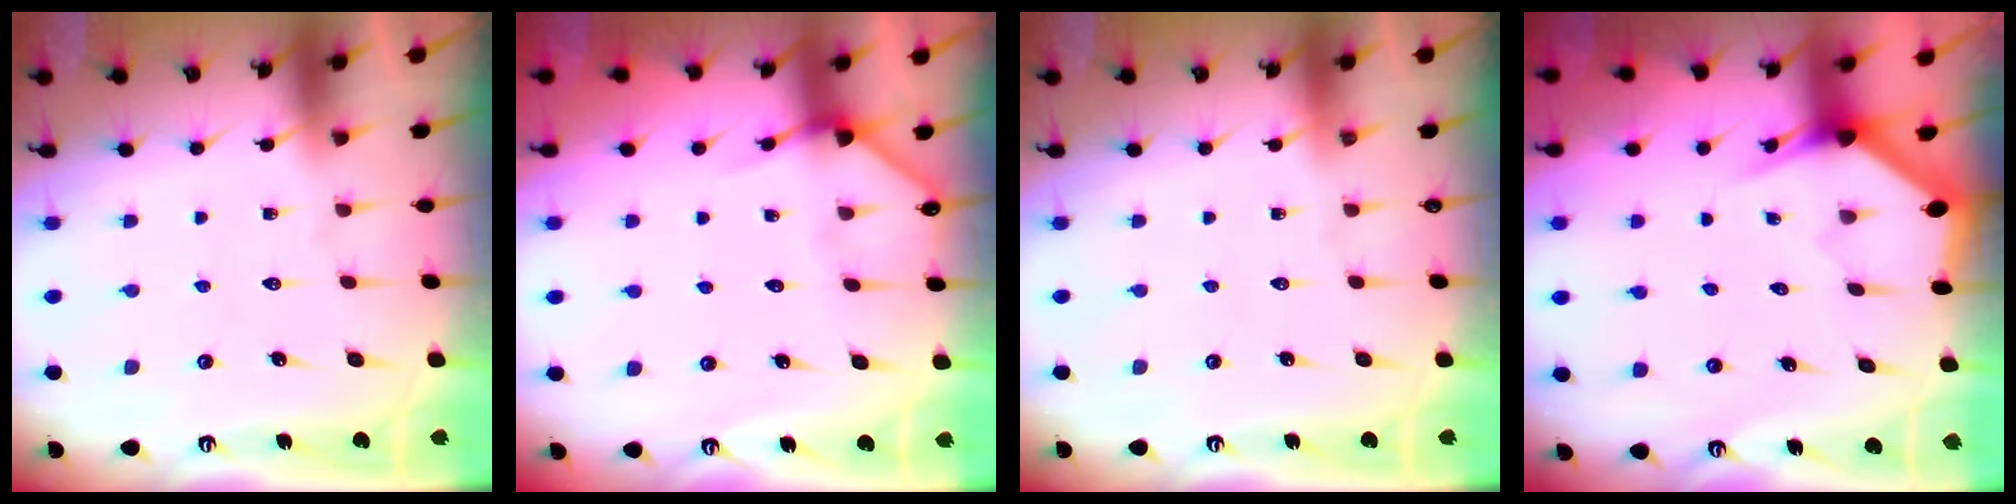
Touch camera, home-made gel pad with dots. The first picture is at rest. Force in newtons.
{"total": 3.7, "press": 3.7, "slide": 0.3}
{"total": 0.0}
{"total": 3.0, "press": 3.0, "slide": 0.1}